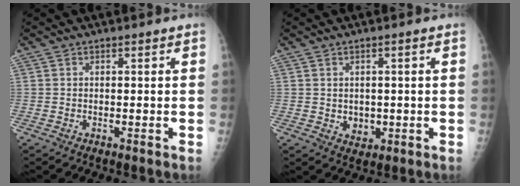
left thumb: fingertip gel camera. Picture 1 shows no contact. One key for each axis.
{"total": 3.3, "fx": -0.2, "fy": 2.7, "fz": 2.0, "tx": -0.012, "ty": -0.002, "tz": 0.006}